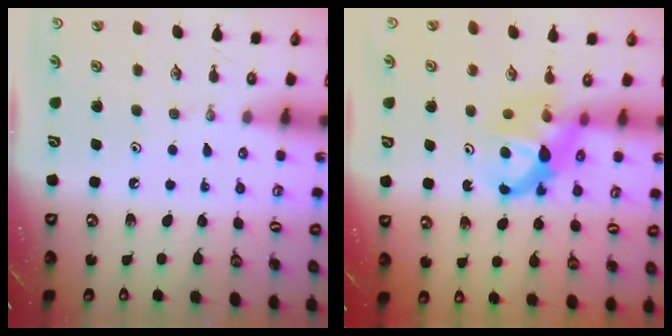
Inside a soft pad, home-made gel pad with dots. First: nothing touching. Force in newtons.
{"total": 7.0, "press": 6.9, "slide": 0.6}